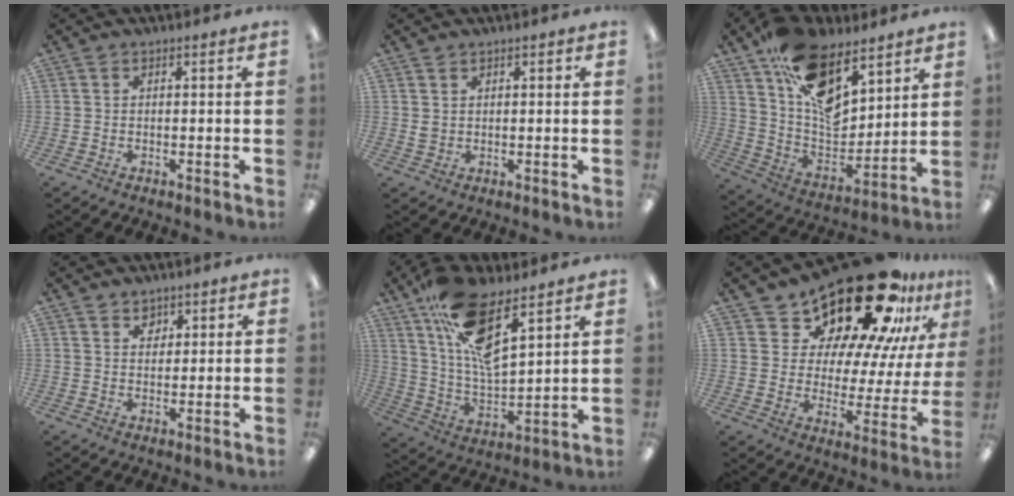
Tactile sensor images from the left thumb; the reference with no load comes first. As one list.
[{"total": 1.8, "force": [0.8, 1.5, 0.4], "torque": [-0.003, -0.001, 0.012]}, {"total": 18.5, "force": [10.8, 10.0, 11.2], "torque": [-0.191, -0.057, 0.201]}, {"total": 3.0, "force": [2.0, 2.1, 0.5], "torque": [0.000, -0.005, 0.033]}, {"total": 15.8, "force": [10.3, 5.2, 10.8], "torque": [-0.205, -0.050, 0.181]}, {"total": 27.5, "force": [20.6, 11.5, 14.2], "torque": [-0.216, -0.146, 0.356]}]